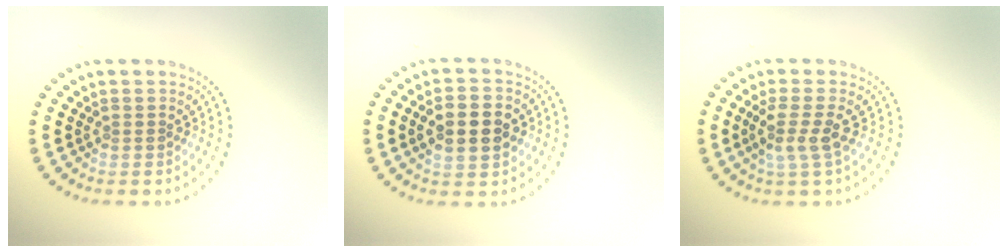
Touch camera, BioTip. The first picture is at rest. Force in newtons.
{"total": 4.5, "press": 4.5, "slide": 0.2}
{"total": 2.6, "press": 2.0, "slide": 1.6}